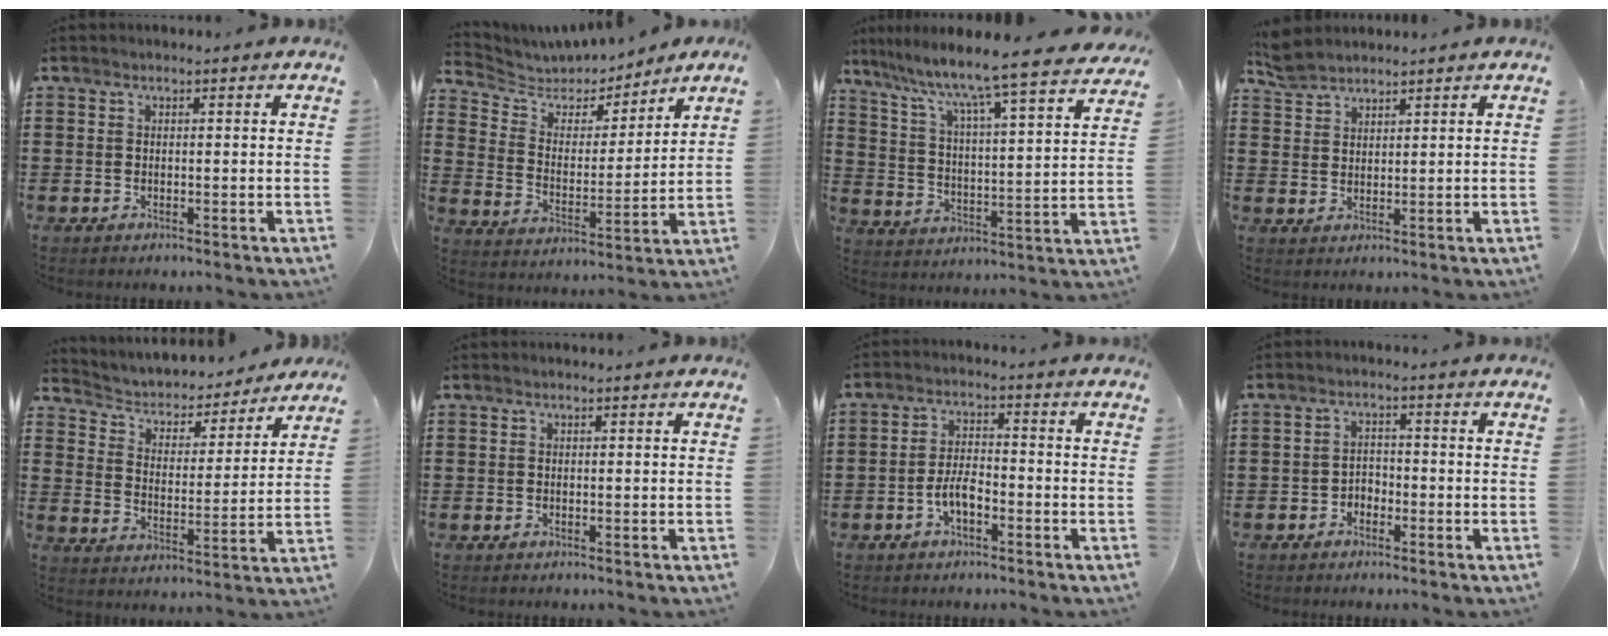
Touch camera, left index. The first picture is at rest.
{"total": 5.8, "force": [5.2, 2.3, 0.9], "torque": [-0.050, -0.031, 0.089]}
{"total": 7.2, "force": [6.1, -0.9, 3.7], "torque": [-0.097, -0.059, 0.092]}
{"total": 3.3, "force": [3.1, 1.1, 0.7], "torque": [-0.023, -0.002, 0.059]}
{"total": 3.5, "force": [3.2, 1.3, 0.5], "torque": [-0.033, -0.025, 0.047]}
{"total": 0.0}
{"total": 4.3, "force": [-2.1, 1.6, 3.3], "torque": [-0.079, 0.001, -0.046]}
{"total": 2.1, "force": [-1.7, 1.0, 0.5], "torque": [-0.016, 0.003, -0.038]}